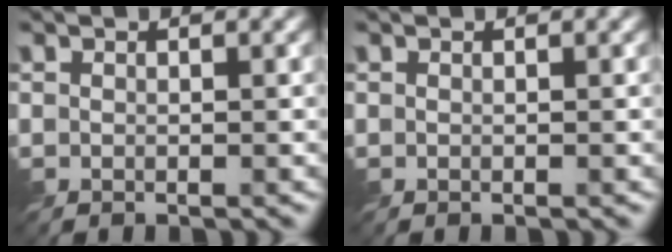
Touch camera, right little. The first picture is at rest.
{"total": 0.0}